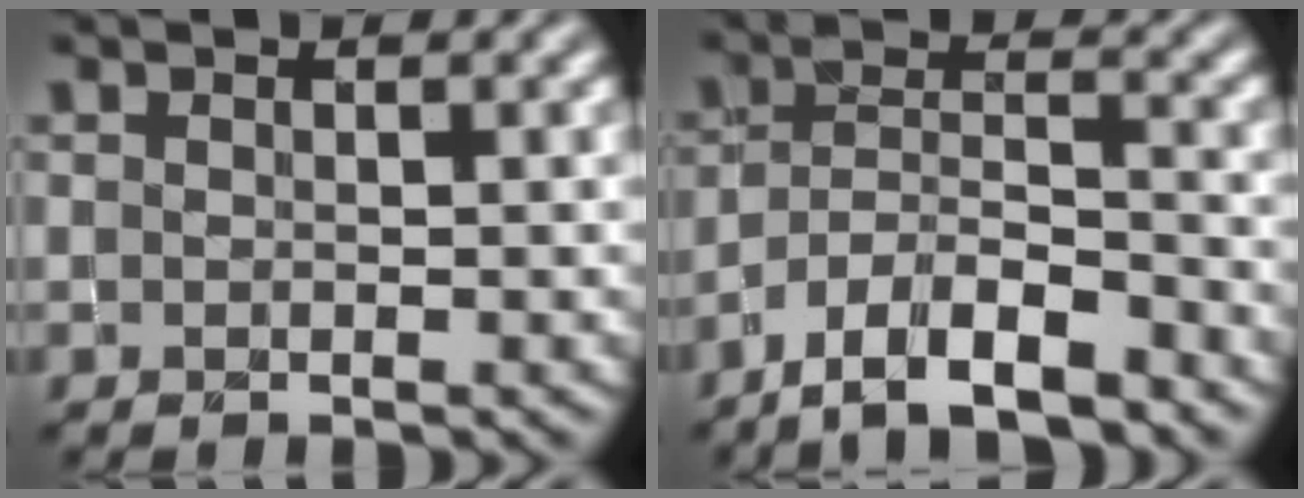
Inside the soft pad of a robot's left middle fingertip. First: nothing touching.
{"total": 7.1, "force": [-5.5, 2.1, 4.1], "torque": [-0.065, 0.002, -0.102]}